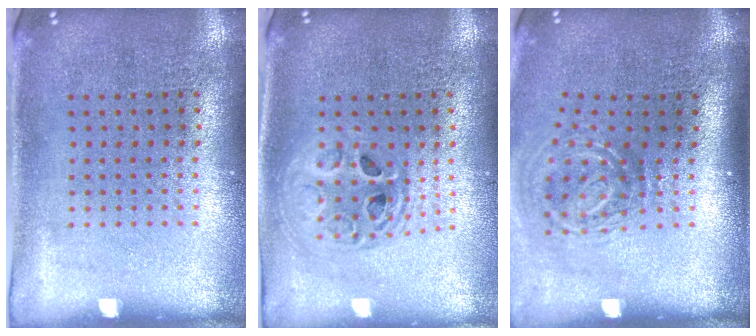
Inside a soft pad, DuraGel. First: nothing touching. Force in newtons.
{"total": 1.7, "press": 1.4, "slide": 0.9}
{"total": 2.0, "press": 1.2, "slide": 1.6}